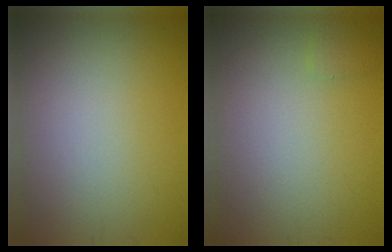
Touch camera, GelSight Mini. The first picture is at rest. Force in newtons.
{"total": 0.7, "press": 0.7, "slide": 0.0}